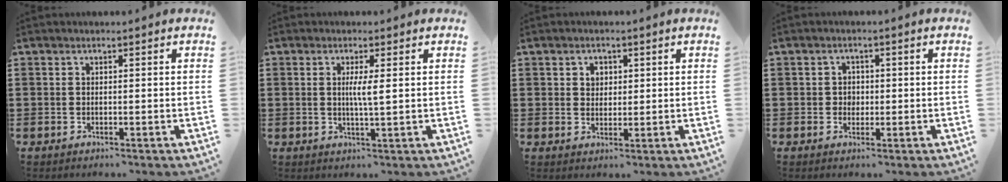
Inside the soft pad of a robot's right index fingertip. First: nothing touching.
{"total": 3.1, "force": [0.4, -0.1, 3.0], "torque": [-0.058, -0.006, 0.005]}
{"total": 1.9, "force": [0.7, 1.6, 0.7], "torque": [-0.020, 0.010, 0.013]}
{"total": 1.8, "force": [-0.1, 1.7, 0.5], "torque": [-0.017, 0.007, -0.005]}